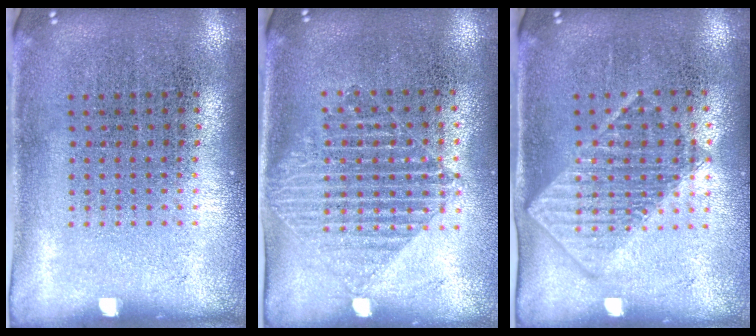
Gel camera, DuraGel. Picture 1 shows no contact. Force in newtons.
{"total": 1.4, "press": 1.2, "slide": 0.8}
{"total": 1.4, "press": 1.3, "slide": 0.6}